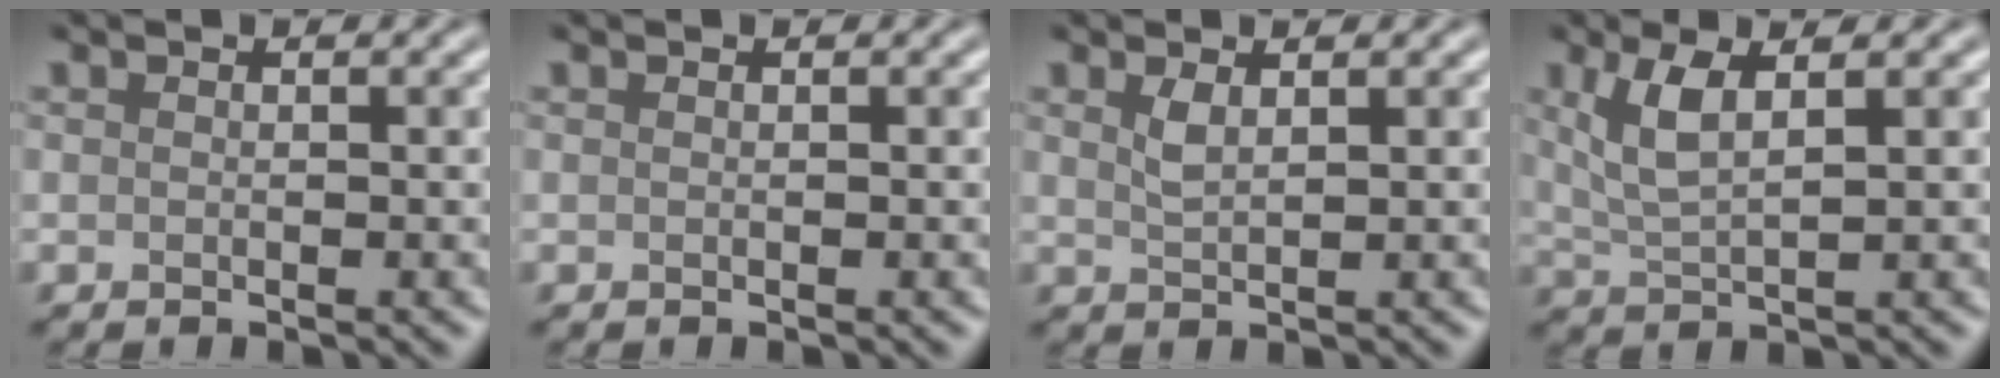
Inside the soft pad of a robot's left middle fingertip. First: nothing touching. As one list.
[{"total": 0.0}, {"total": 1.4, "force": [0.8, 0.5, 1.1], "torque": [-0.026, -0.001, 0.018]}, {"total": 3.5, "force": [1.5, 1.1, 3.0], "torque": [-0.068, -0.002, 0.034]}]